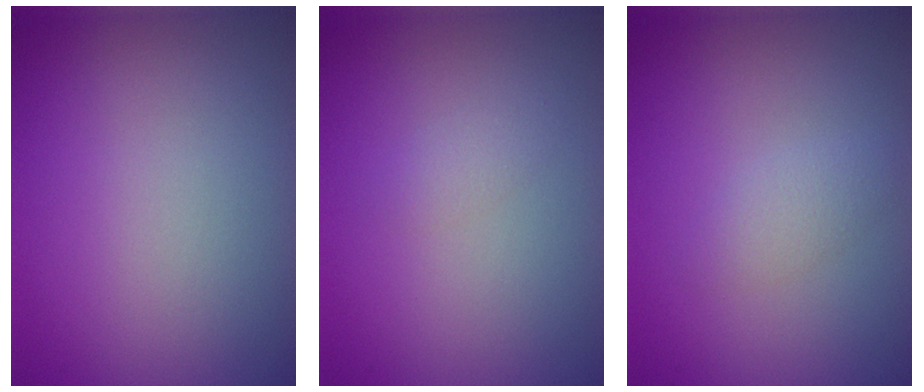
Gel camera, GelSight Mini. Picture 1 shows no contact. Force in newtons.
{"total": 0.9, "press": 0.9, "slide": 0.0}
{"total": 1.4, "press": 1.4, "slide": 0.0}